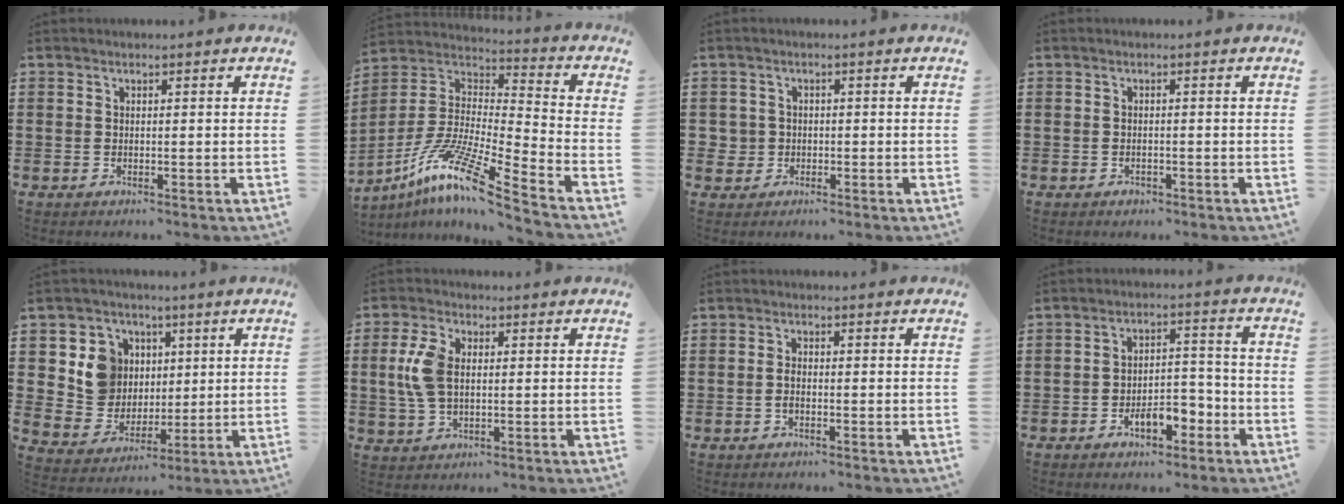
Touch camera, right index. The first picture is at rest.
{"total": 12.7, "force": [-9.8, 0.3, 8.1], "torque": [-0.170, -0.002, -0.196]}
{"total": 2.3, "force": [-0.8, 2.1, 0.3], "torque": [-0.025, -0.001, -0.022]}
{"total": 0.8, "force": [-0.5, 0.4, 0.4], "torque": [-0.011, -0.006, -0.010]}
{"total": 8.7, "force": [2.4, 8.1, 1.8], "torque": [-0.074, 0.002, 0.051]}
{"total": 6.5, "force": [0.7, 4.0, 5.1], "torque": [-0.130, 0.008, 0.006]}
{"total": 1.4, "force": [-0.5, 0.7, 1.1], "torque": [-0.032, -0.006, -0.011]}
{"total": 6.0, "force": [-3.4, 3.1, 3.9], "torque": [-0.054, 0.015, -0.062]}